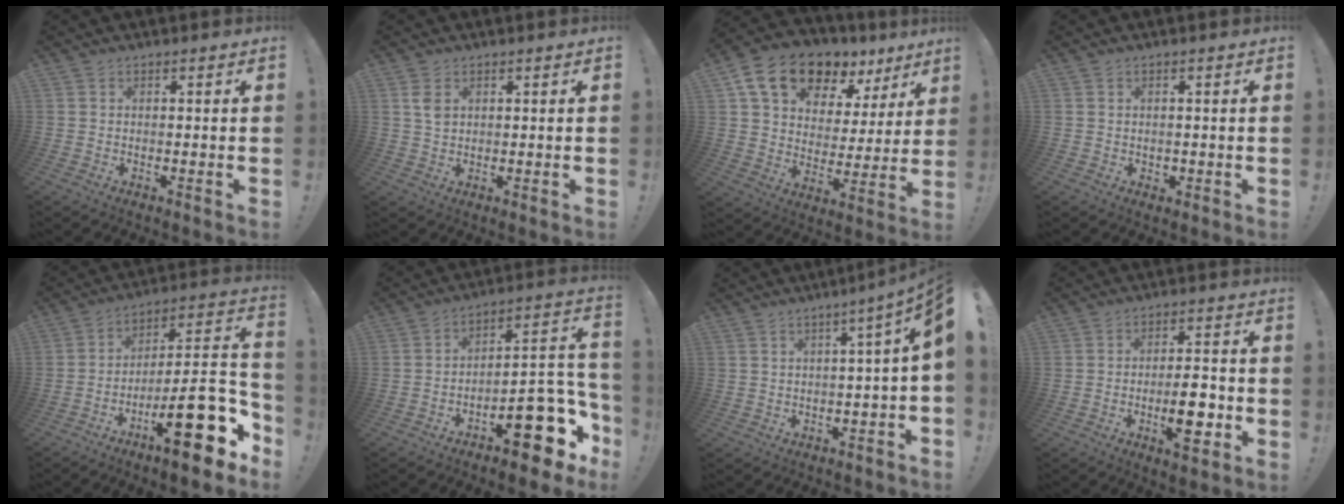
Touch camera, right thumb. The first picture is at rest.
{"total": 3.6, "force": [1.4, 2.3, 2.3], "torque": [-0.037, 0.003, 0.025]}
{"total": 16.1, "force": [11.2, 8.8, 7.4], "torque": [-0.123, -0.071, 0.205]}
{"total": 1.1, "force": [0.3, 1.1, 0.1], "torque": [0.004, 0.000, 0.004]}
{"total": 23.0, "force": [-10.0, 6.1, 19.8], "torque": [-0.277, 0.053, -0.157]}
{"total": 19.1, "force": [-10.1, 7.9, 14.2], "torque": [-0.149, 0.060, -0.151]}
{"total": 5.1, "force": [0.5, -0.5, 5.1], "torque": [-0.071, -0.019, 0.003]}
{"total": 9.9, "force": [-3.1, 3.4, 8.8], "torque": [-0.132, 0.006, -0.053]}